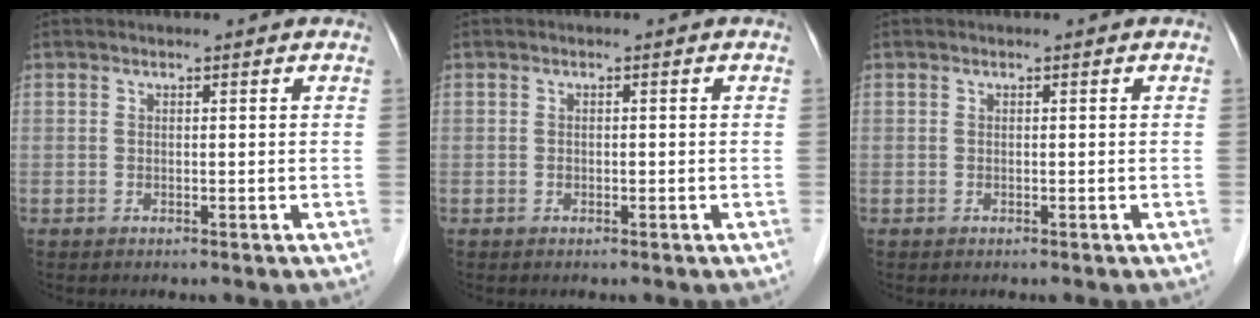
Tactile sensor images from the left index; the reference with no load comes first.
{"total": 0.6, "force": [-0.2, 0.4, 0.4], "torque": [-0.007, 0.003, -0.004]}
{"total": 0.0}